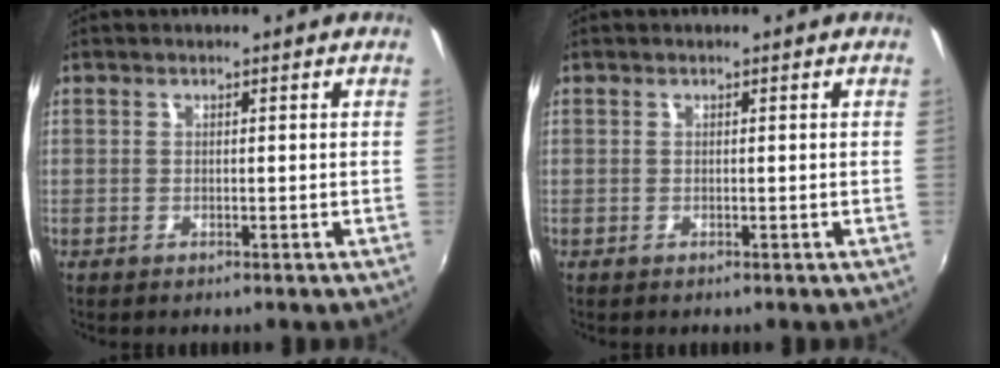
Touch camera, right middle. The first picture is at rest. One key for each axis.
{"total": 0.0}